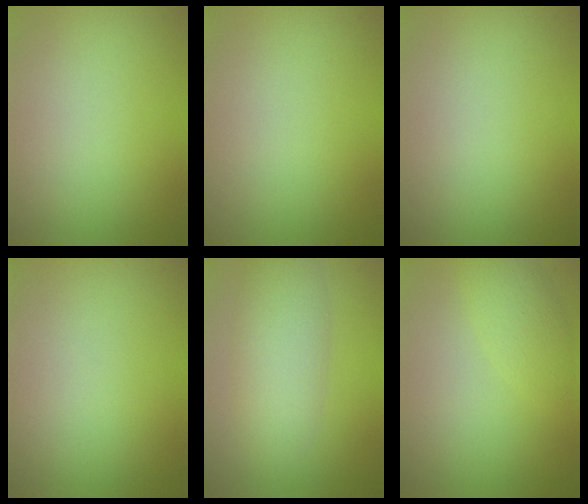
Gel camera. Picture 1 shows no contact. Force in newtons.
{"total": 0.0}
{"total": 0.0}
{"total": 0.0}
{"total": 4.5, "press": 4.5, "slide": 0.4}
{"total": 2.2, "press": 2.2, "slide": 0.2}